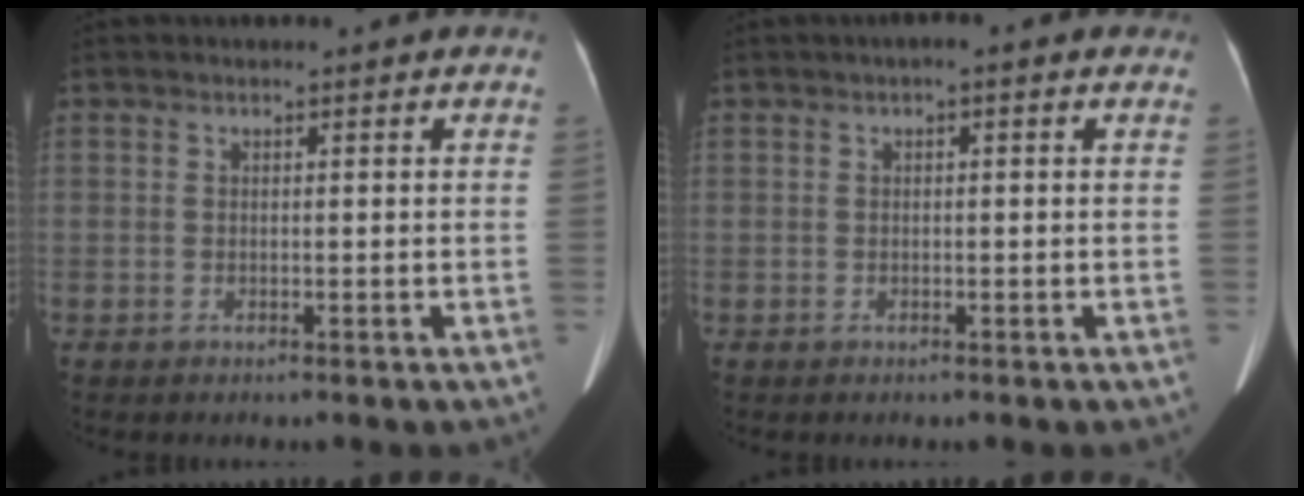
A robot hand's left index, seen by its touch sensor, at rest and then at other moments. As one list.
[{"total": 1.5, "force": [0.6, 0.4, 1.3], "torque": [-0.015, 0.009, 0.000]}]